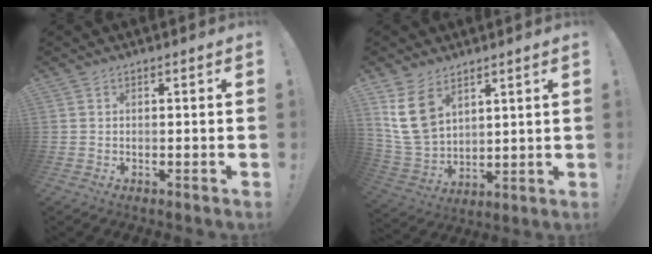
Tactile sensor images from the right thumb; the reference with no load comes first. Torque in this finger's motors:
{"motor_torque": [0.67, 2.53, 0.34, 0.23, 0.16]}